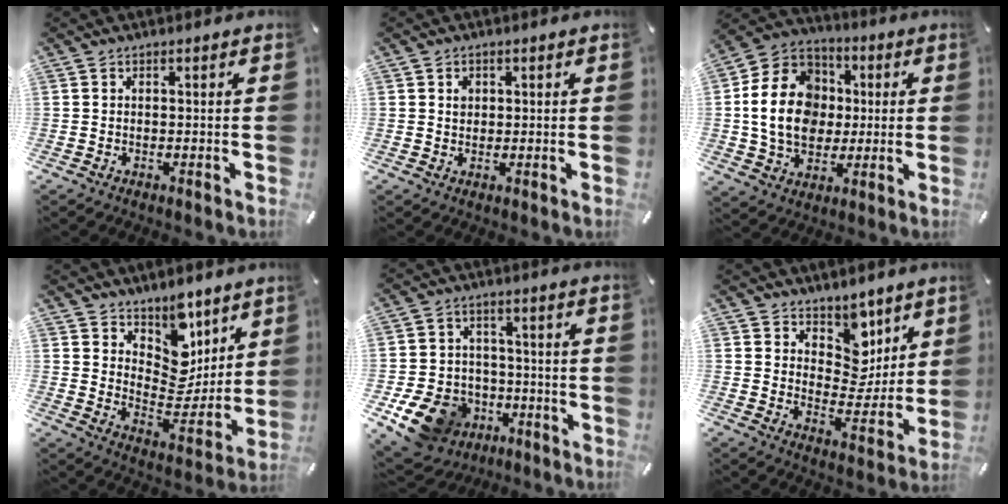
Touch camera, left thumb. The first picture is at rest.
{"total": 1.7, "force": [0.5, 1.6, 0.5], "torque": [0.003, -0.003, 0.003]}
{"total": 17.7, "force": [0.5, 14.8, 9.7], "torque": [-0.202, 0.019, 0.012]}
{"total": 10.1, "force": [6.7, 7.3, 2.2], "torque": [-0.016, -0.089, 0.125]}
{"total": 13.0, "force": [-6.2, 10.2, 5.1], "torque": [-0.093, 0.039, -0.101]}
{"total": 10.9, "force": [6.1, 7.9, 4.4], "torque": [-0.050, -0.061, 0.112]}